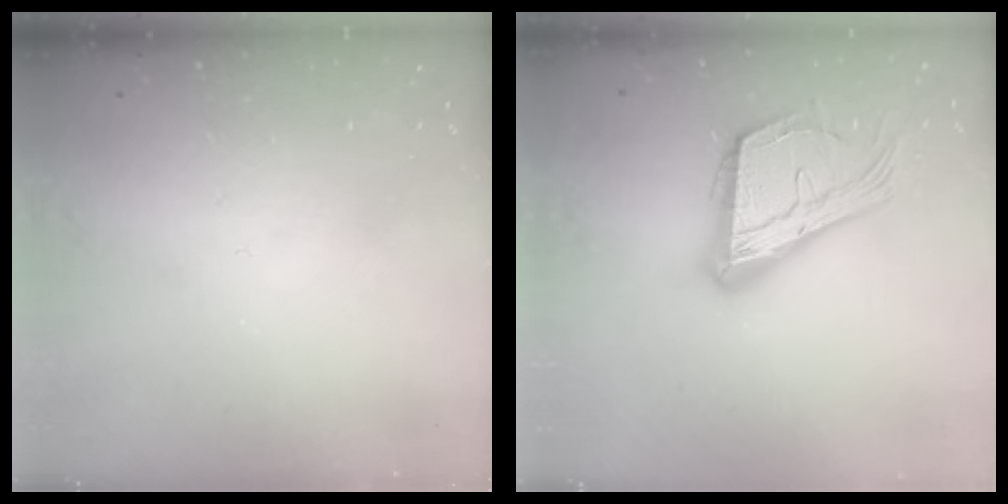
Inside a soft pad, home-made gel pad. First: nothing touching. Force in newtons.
{"total": 21.0, "press": 20.9, "slide": 2.7}